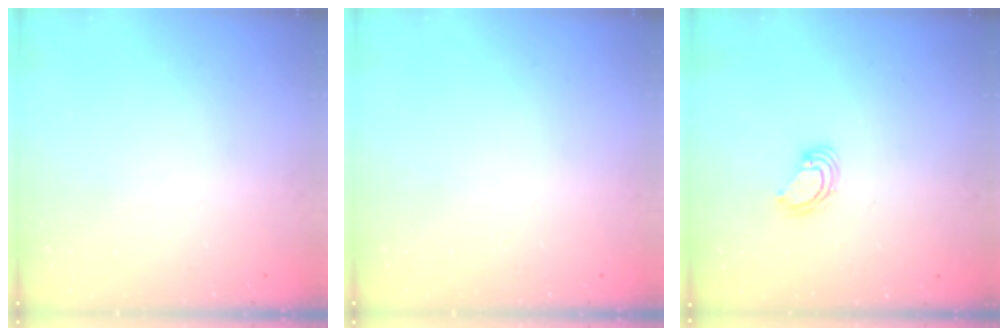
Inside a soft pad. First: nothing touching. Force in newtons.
{"total": 0.0}
{"total": 3.9, "press": 3.9, "slide": 0.1}